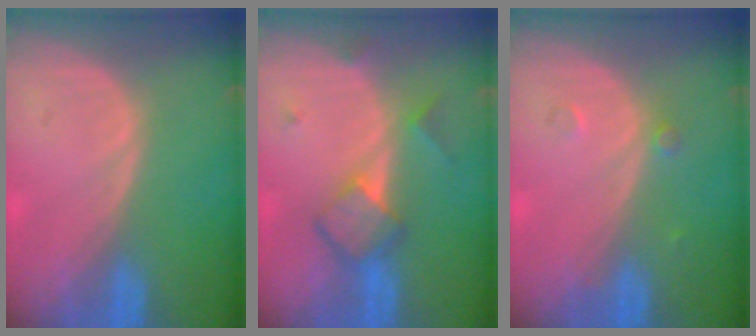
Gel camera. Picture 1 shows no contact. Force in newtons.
{"total": 5.1, "press": 5.1, "slide": 0.6}
{"total": 1.3, "press": 1.3, "slide": 0.1}